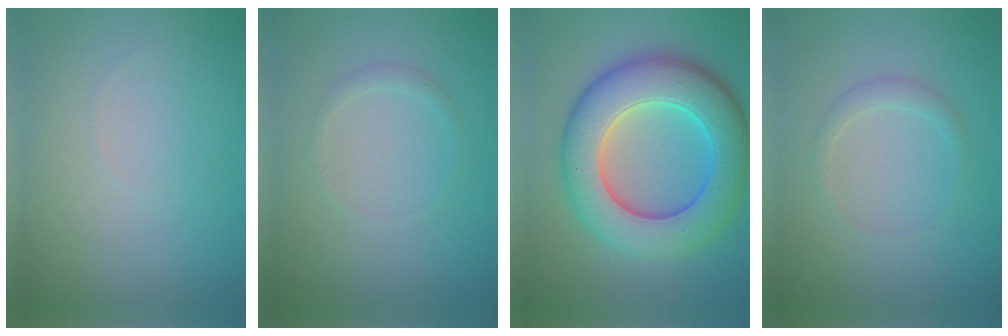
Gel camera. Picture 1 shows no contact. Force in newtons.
{"total": 0.8, "press": 0.8, "slide": 0.1}
{"total": 10.6, "press": 10.6, "slide": 0.2}
{"total": 1.4, "press": 1.4, "slide": 0.1}